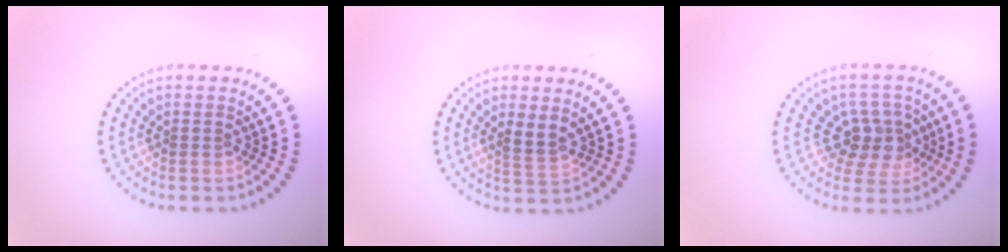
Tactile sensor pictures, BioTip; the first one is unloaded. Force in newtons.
{"total": 1.8, "press": 1.6, "slide": 0.9}
{"total": 3.4, "press": 2.9, "slide": 1.7}